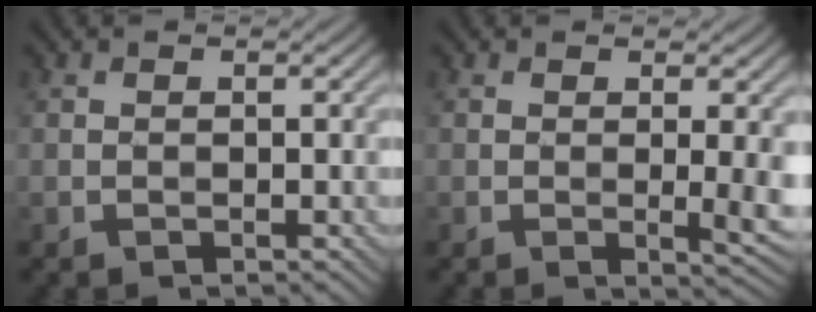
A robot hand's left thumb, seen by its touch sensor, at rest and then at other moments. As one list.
[{"total": 3.2, "force": [0.2, 0.4, 3.2], "torque": [-0.054, -0.004, 0.004]}]